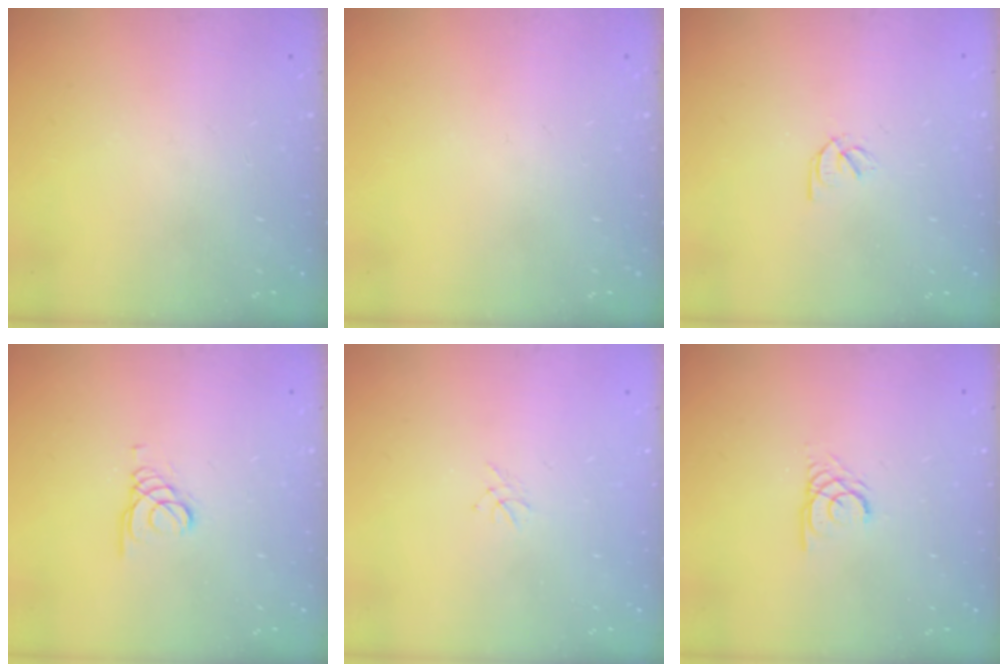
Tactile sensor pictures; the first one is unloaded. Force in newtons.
{"total": 0.0}
{"total": 2.0, "press": 2.0, "slide": 0.3}
{"total": 1.3, "press": 1.3, "slide": 0.1}
{"total": 1.5, "press": 1.4, "slide": 0.4}
{"total": 2.2, "press": 2.2, "slide": 0.3}